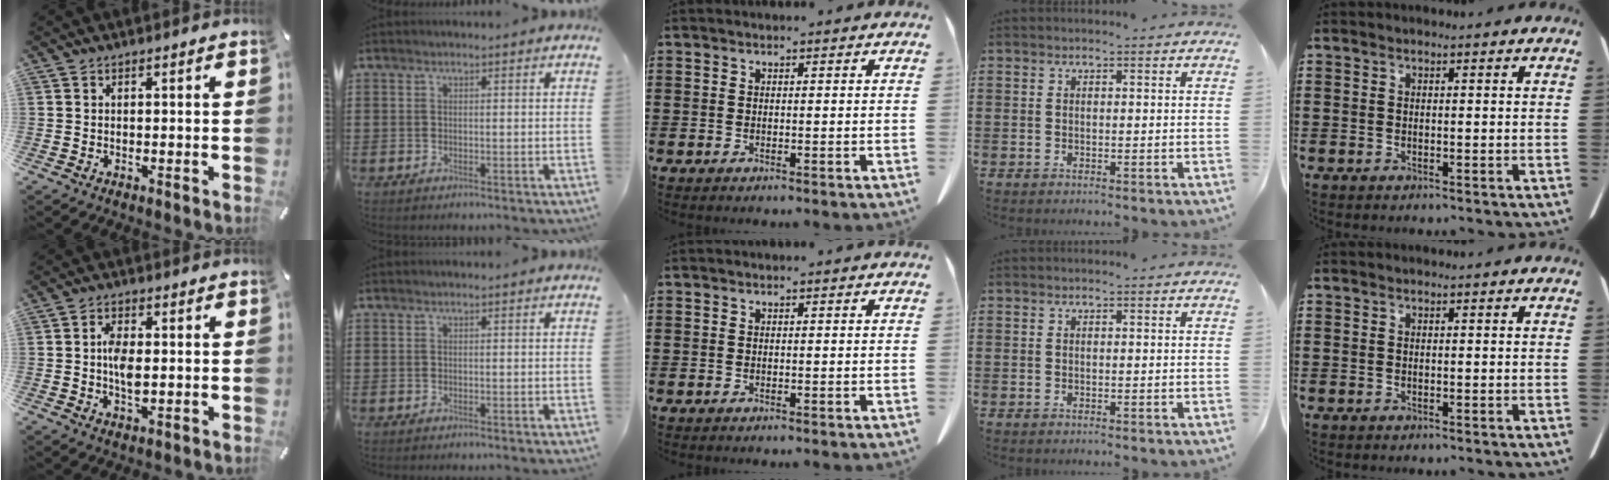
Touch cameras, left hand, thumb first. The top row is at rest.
{"thumb": {"total": 5.2, "force": [-0.1, 2.8, 4.4], "torque": [-0.089, -0.002, -0.007]}}